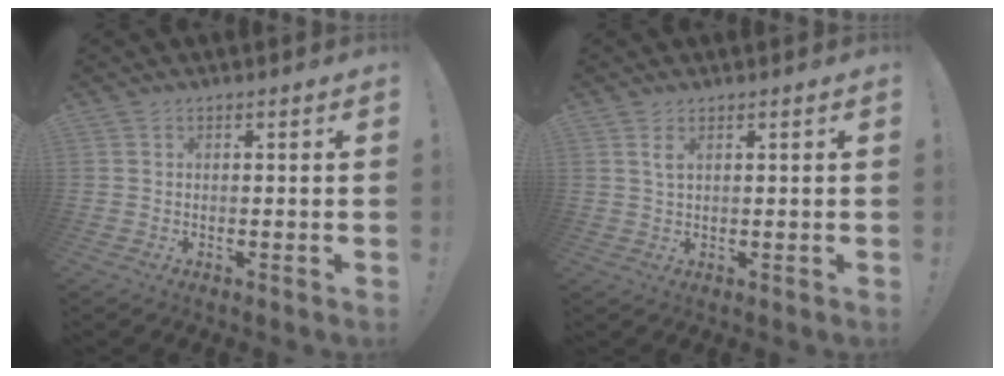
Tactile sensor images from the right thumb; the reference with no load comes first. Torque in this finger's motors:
{"motor_torque": [-0.24, 0.01, -0.24, 0.30, 0.10]}